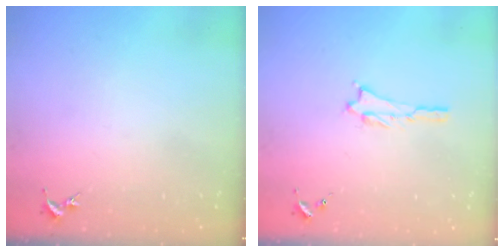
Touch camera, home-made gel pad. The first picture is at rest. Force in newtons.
{"total": 0.7, "press": 0.7, "slide": 0.1}